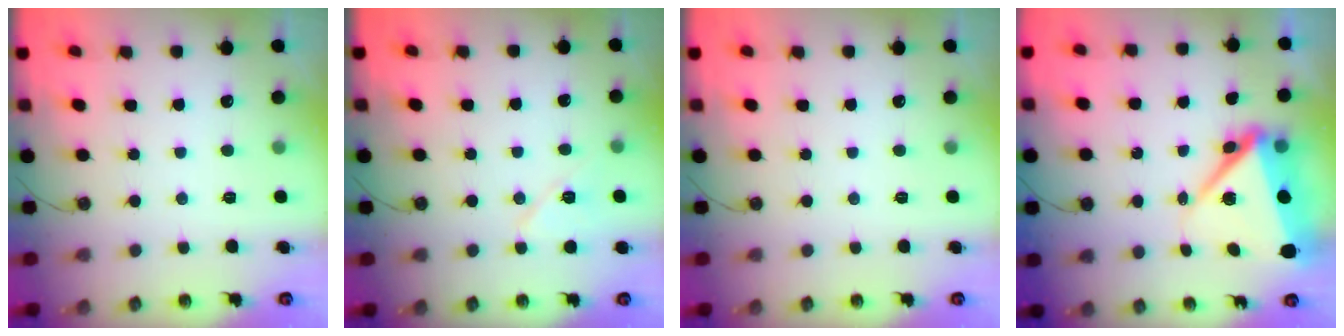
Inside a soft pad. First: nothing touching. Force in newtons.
{"total": 8.2, "press": 7.7, "slide": 2.8}
{"total": 0.0}
{"total": 12.0, "press": 11.9, "slide": 1.6}